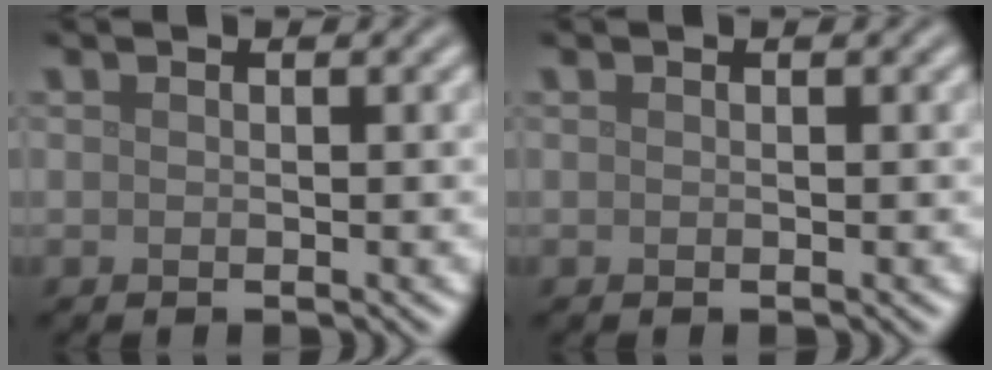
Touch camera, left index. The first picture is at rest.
{"total": 0.0}